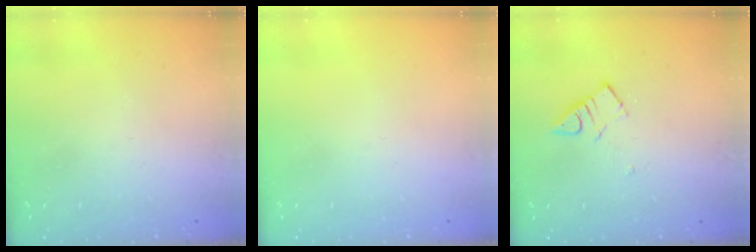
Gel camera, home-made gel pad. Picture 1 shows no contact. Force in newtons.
{"total": 0.0}
{"total": 3.3, "press": 3.3, "slide": 0.2}